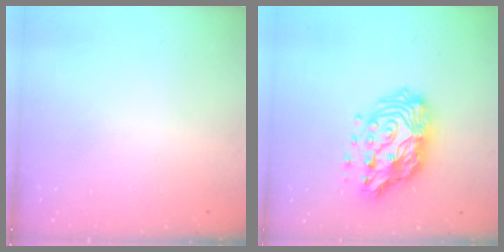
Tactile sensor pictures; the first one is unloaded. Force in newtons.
{"total": 16.8, "press": 16.7, "slide": 1.6}